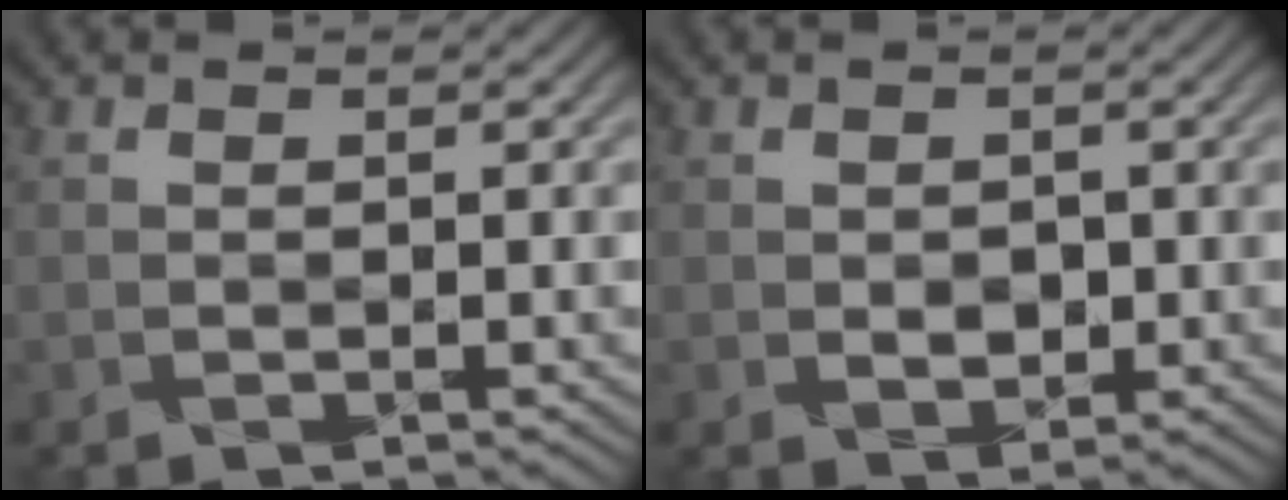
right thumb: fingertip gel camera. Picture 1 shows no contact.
{"total": 1.3, "force": [0.0, 1.2, 0.5], "torque": [-0.010, -0.006, 0.009]}